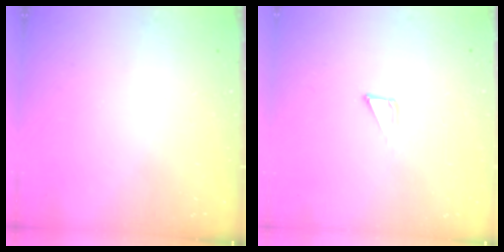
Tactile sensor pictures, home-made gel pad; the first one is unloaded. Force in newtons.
{"total": 1.3, "press": 1.3, "slide": 0.0}